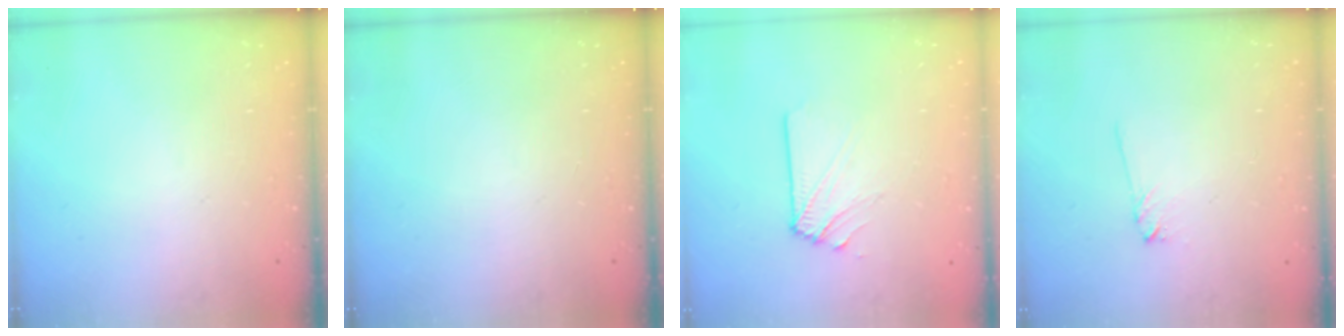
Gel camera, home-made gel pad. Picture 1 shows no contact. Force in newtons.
{"total": 0.0}
{"total": 2.9, "press": 2.8, "slide": 0.5}
{"total": 3.6, "press": 3.5, "slide": 0.5}